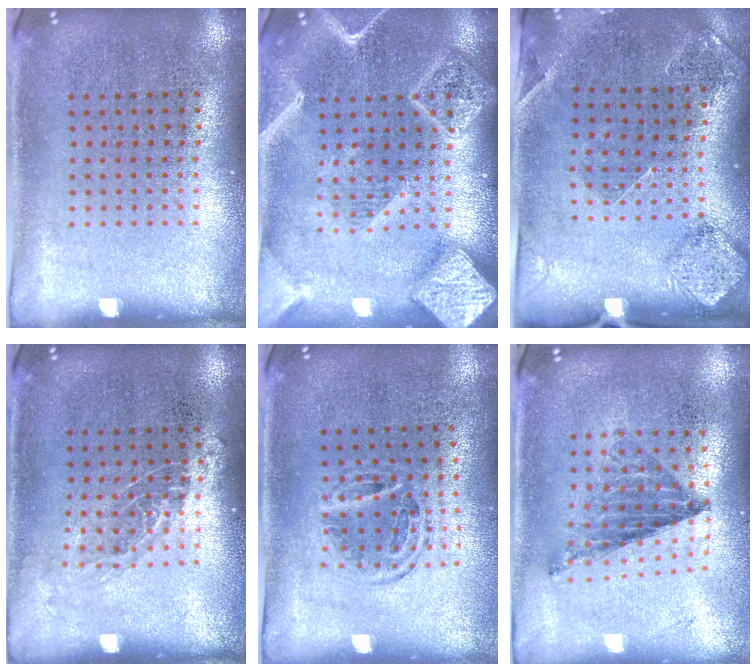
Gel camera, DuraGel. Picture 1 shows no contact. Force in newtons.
{"total": 4.3, "press": 4.3, "slide": 0.5}
{"total": 1.5, "press": 1.3, "slide": 0.7}
{"total": 1.0, "press": 0.9, "slide": 0.5}
{"total": 1.1, "press": 1.0, "slide": 0.4}
{"total": 0.8, "press": 0.8, "slide": 0.1}